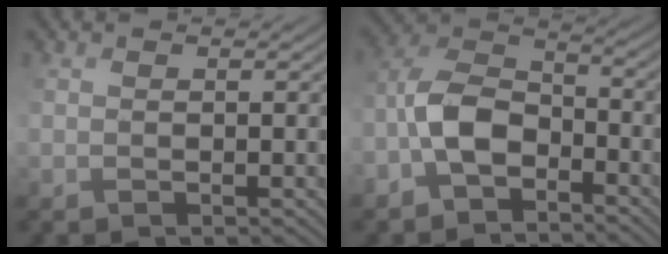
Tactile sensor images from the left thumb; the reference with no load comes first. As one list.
[{"total": 6.4, "force": [-3.2, 3.6, 4.2], "torque": [-0.087, 0.017, -0.078]}]